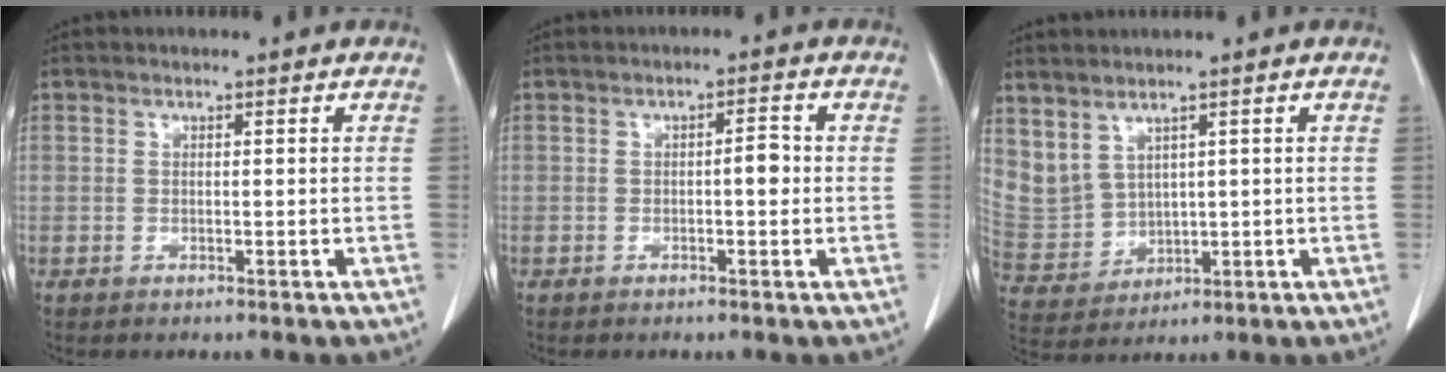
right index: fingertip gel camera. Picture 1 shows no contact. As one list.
[{"total": 2.5, "force": [-0.2, 0.7, 2.3], "torque": [-0.030, 0.005, -0.005]}, {"total": 8.7, "force": [4.7, 6.3, 3.6], "torque": [-0.100, 0.008, 0.123]}]